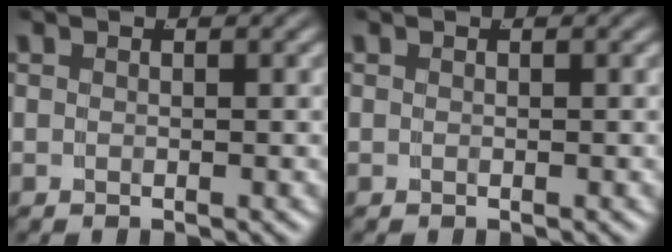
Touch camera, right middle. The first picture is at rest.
{"total": 0.0}